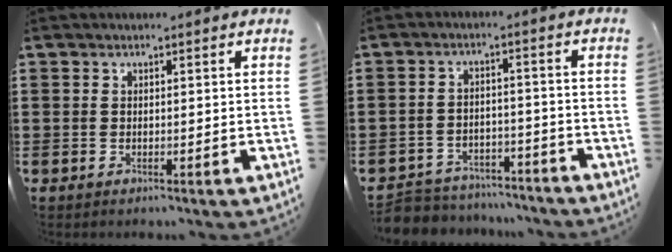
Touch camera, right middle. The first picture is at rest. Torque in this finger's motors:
{"motor_torque": [0.50, 0.30, 0.05, 0.01]}